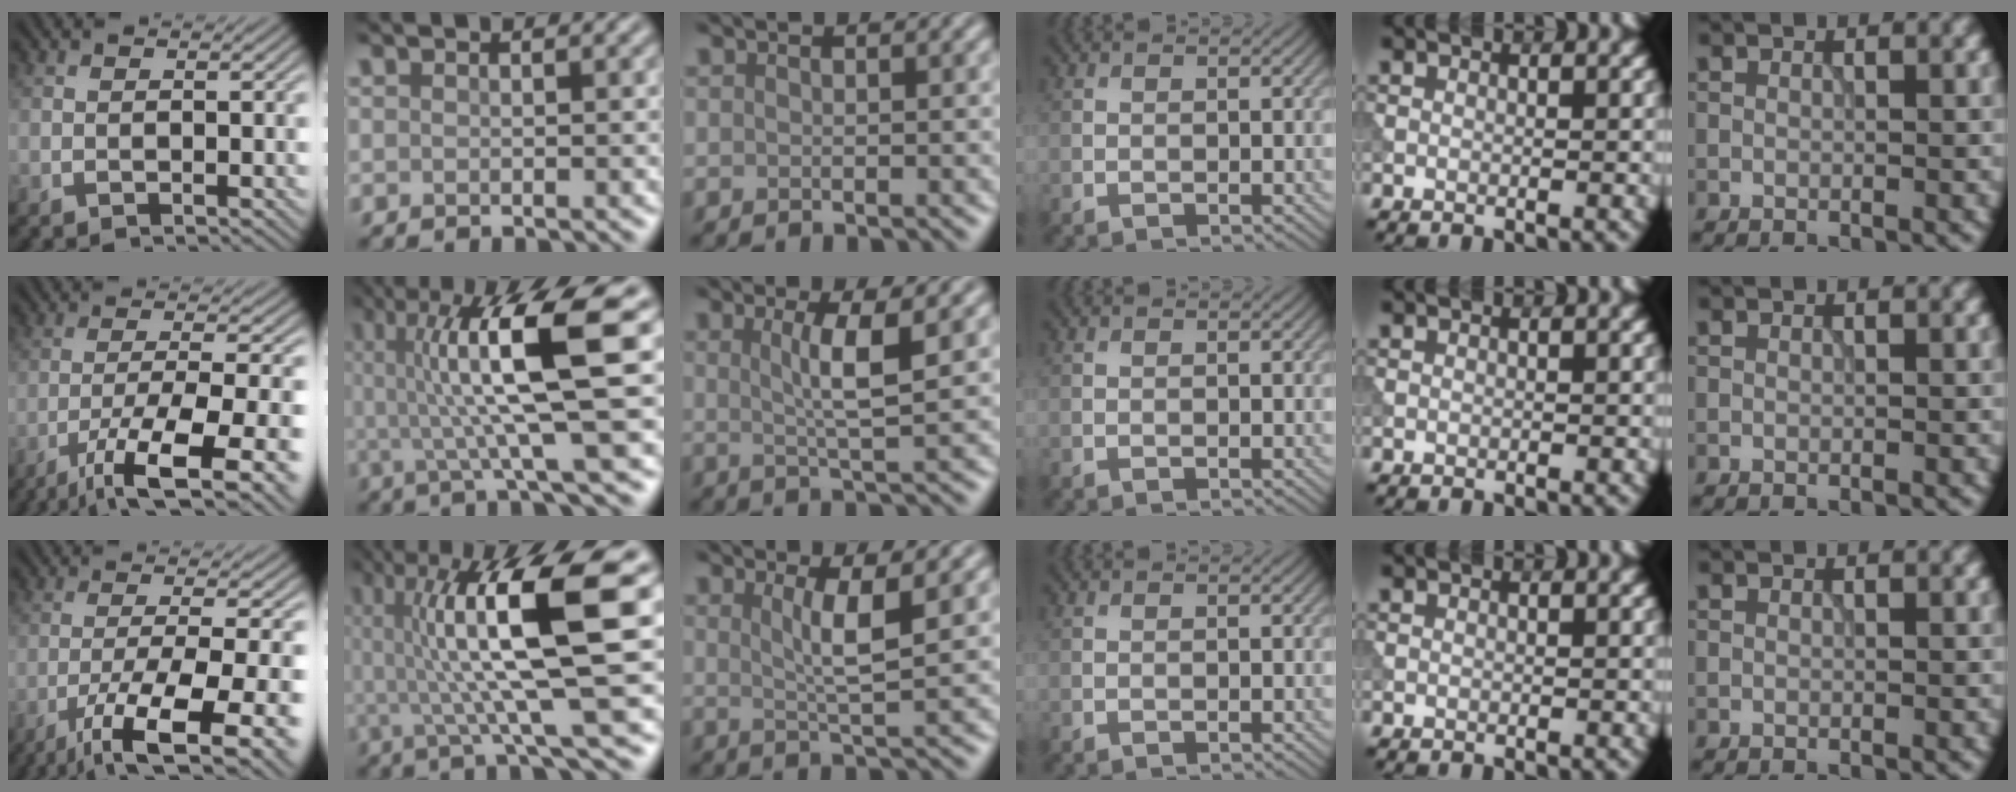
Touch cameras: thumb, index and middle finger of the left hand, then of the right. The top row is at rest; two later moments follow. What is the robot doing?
{"motion": "extract", "object": "tissue"}